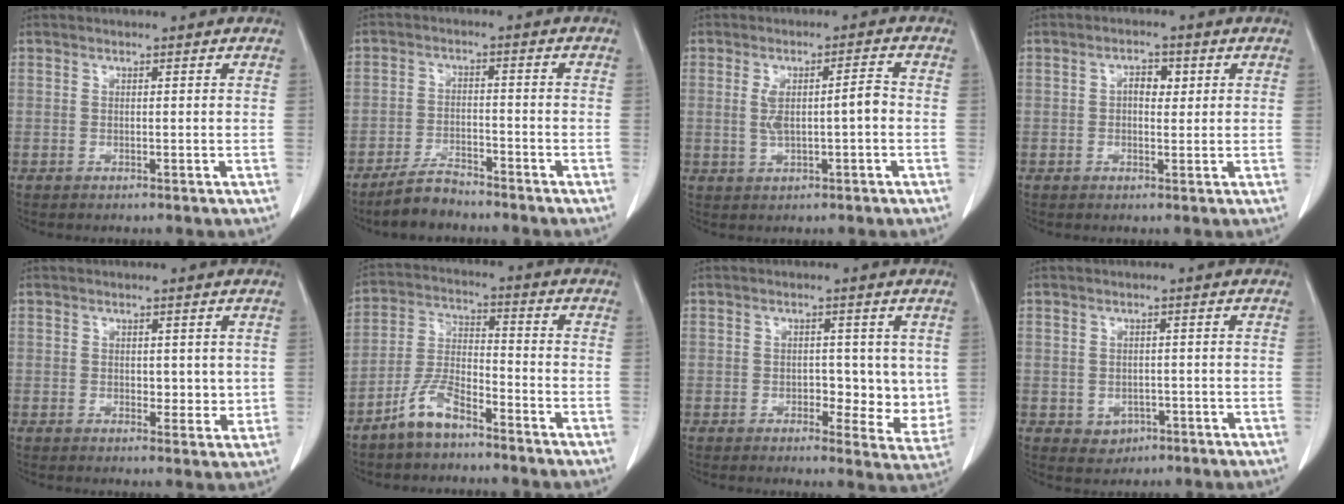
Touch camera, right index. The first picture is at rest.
{"total": 5.0, "force": [-4.5, 1.3, 1.7], "torque": [-0.036, -0.007, -0.082]}
{"total": 5.3, "force": [-0.2, 1.2, 5.2], "torque": [-0.100, 0.014, 0.002]}
{"total": 2.8, "force": [0.6, 1.6, 2.3], "torque": [-0.036, 0.010, 0.008]}
{"total": 3.2, "force": [0.6, 2.0, 2.5], "torque": [-0.025, -0.008, 0.010]}
{"total": 7.2, "force": [-5.4, 2.2, 4.2], "torque": [-0.098, -0.001, -0.109]}
{"total": 7.3, "force": [0.2, 3.9, 6.1], "torque": [-0.057, -0.010, 0.006]}
{"total": 2.6, "force": [-1.0, 2.2, 1.0], "torque": [-0.009, 0.004, -0.002]}